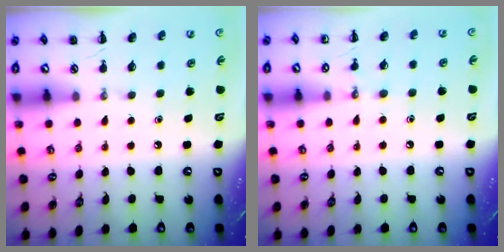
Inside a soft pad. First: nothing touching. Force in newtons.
{"total": 5.5, "press": 5.3, "slide": 1.5}